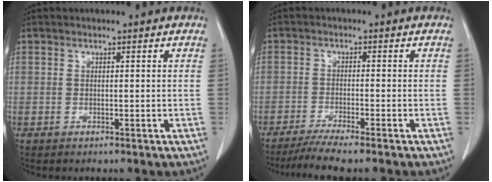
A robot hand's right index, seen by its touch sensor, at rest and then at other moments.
{"total": 5.8, "force": [-4.8, -0.6, 3.1], "torque": [-0.048, -0.017, -0.083]}